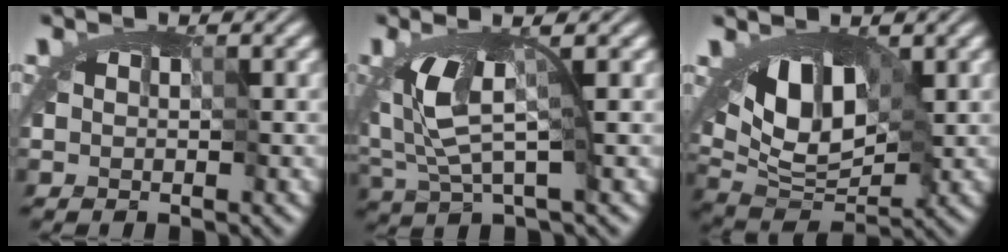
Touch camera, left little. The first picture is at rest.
{"total": 3.1, "force": [-0.7, 0.7, 2.9], "torque": [-0.067, -0.015, -0.011]}
{"total": 5.4, "force": [1.2, 3.5, 3.8], "torque": [-0.058, -0.014, 0.020]}